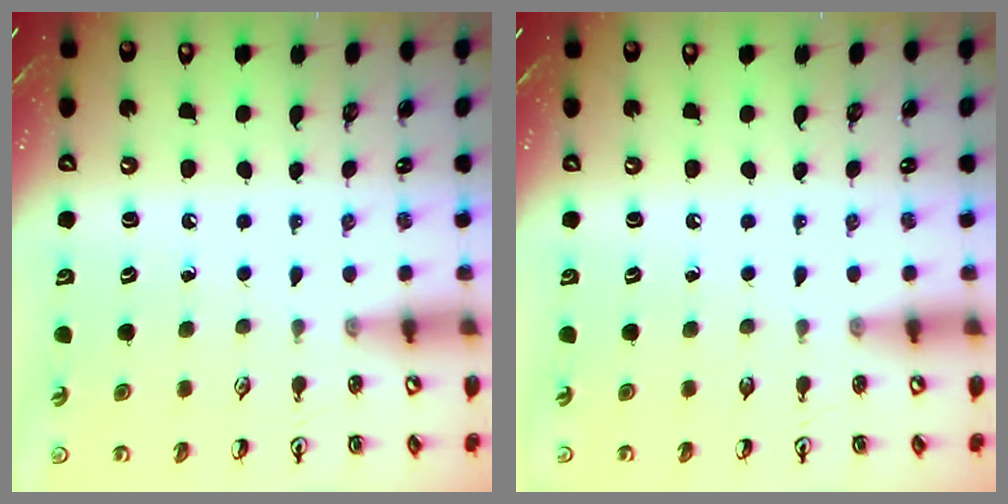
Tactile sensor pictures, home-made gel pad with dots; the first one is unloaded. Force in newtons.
{"total": 0.0}